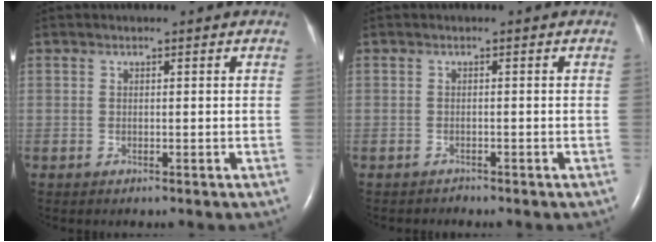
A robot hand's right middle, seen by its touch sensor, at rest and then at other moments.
{"total": 0.7, "force": [-0.7, 0.1, -0.3], "torque": [-0.004, -0.005, -0.011]}